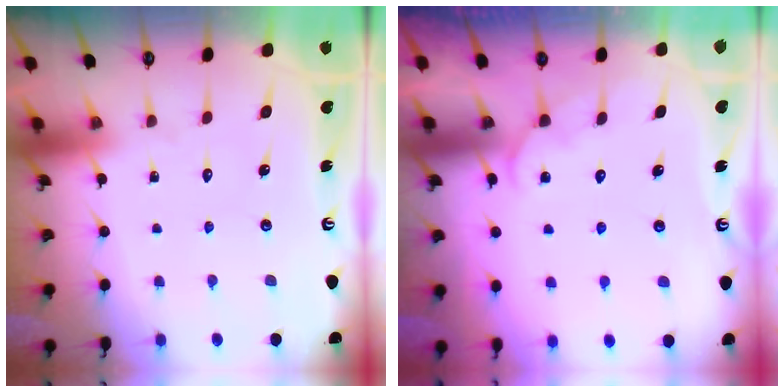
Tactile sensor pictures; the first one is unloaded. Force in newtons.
{"total": 4.6, "press": 4.6, "slide": 0.4}